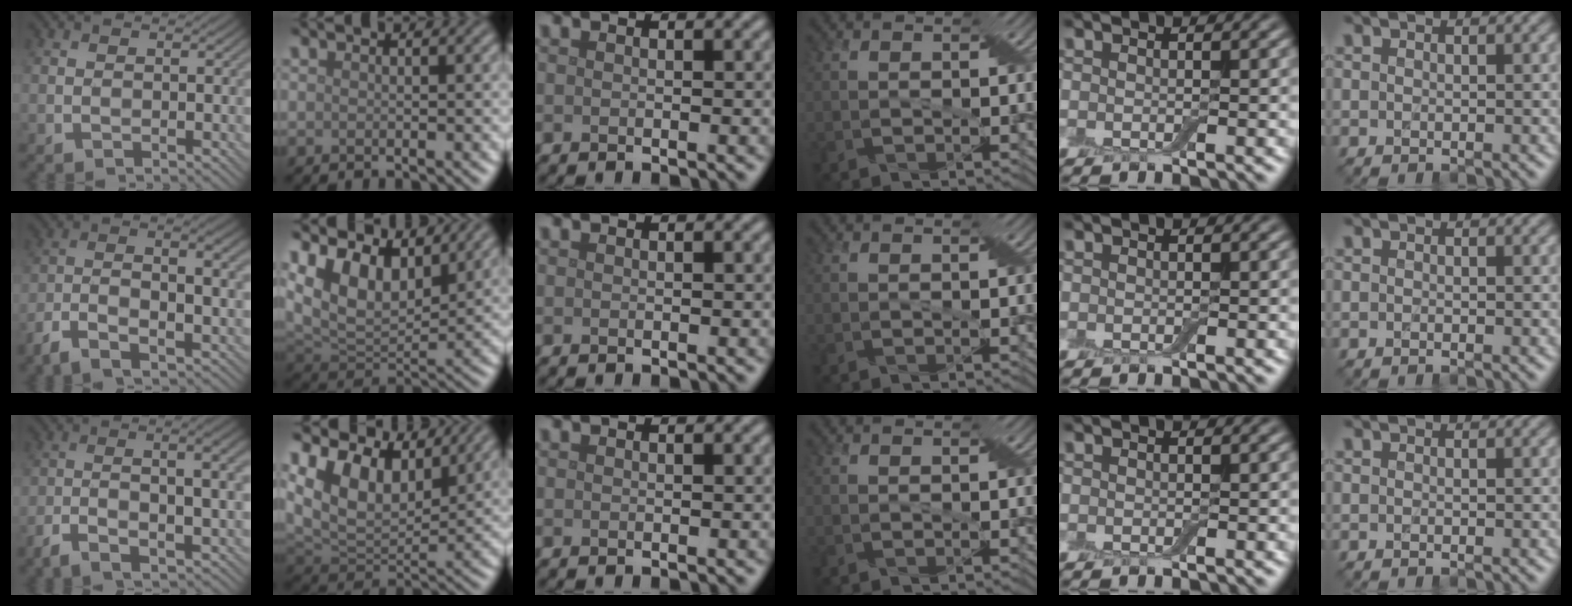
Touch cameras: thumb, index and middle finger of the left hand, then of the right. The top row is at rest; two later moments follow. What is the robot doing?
{"motion": "insert", "object": "backpack"}